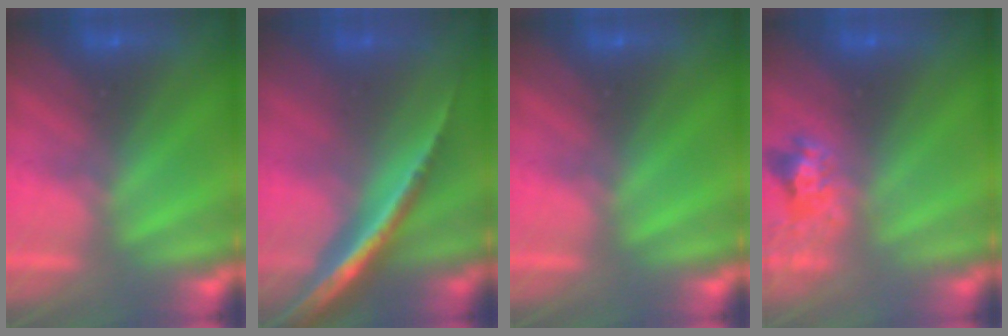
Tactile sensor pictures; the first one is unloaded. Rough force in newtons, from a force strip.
{"total": 2.0}
{"total": 0.0}
{"total": 2.4}